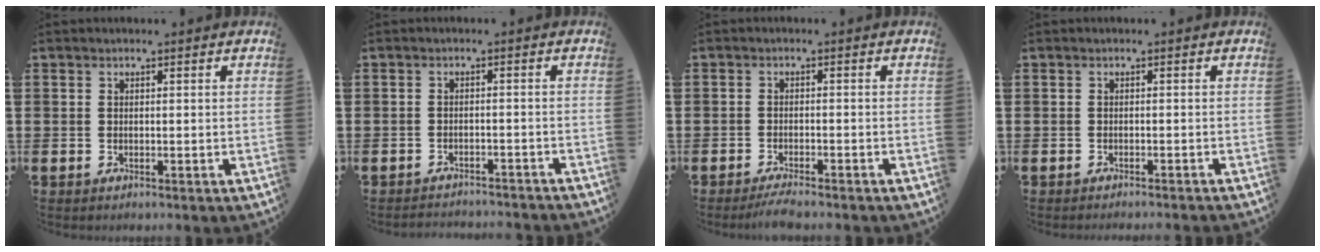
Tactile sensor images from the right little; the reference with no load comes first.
{"total": 1.7, "force": [-1.7, -0.1, -0.2], "torque": [-0.002, 0.004, -0.037]}
{"total": 1.9, "force": [-1.6, 0.0, 0.9], "torque": [-0.016, 0.004, -0.031]}
{"total": 0.7, "force": [-0.7, -0.2, 0.0], "torque": [0.001, -0.001, -0.014]}